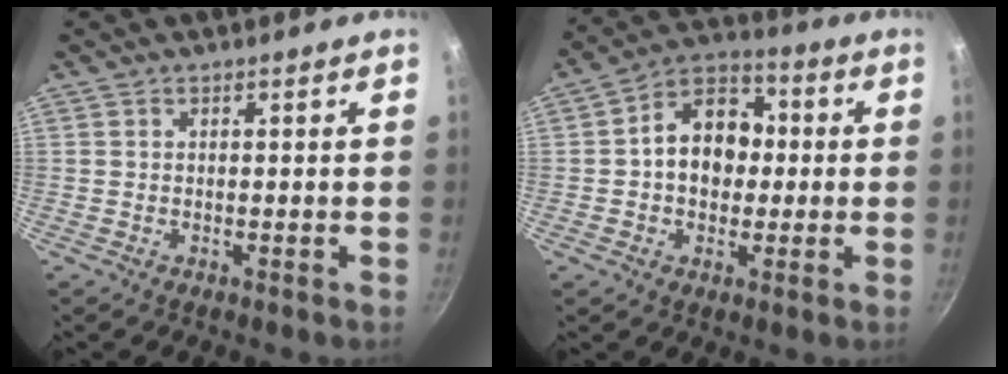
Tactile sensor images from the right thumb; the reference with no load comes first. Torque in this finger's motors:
{"motor_torque": [0.45, 2.41, 0.62, -0.47, 0.07]}